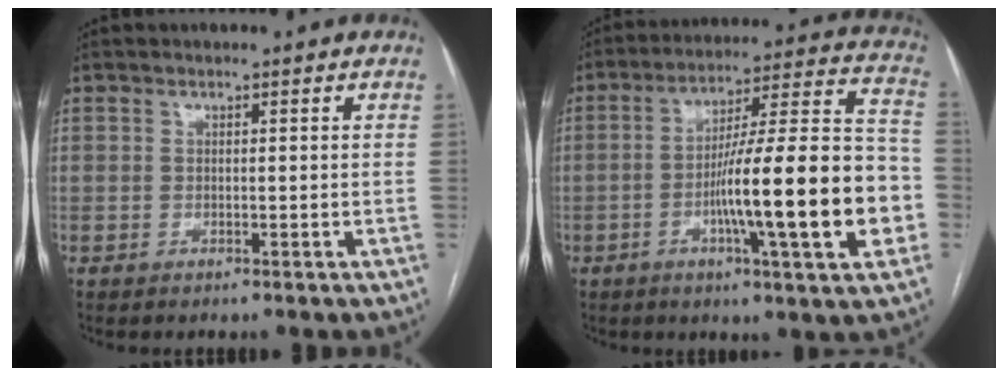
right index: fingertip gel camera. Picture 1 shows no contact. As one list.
[{"total": 21.0, "force": [-5.3, 1.4, 20.2], "torque": [-0.275, 0.014, -0.077]}]